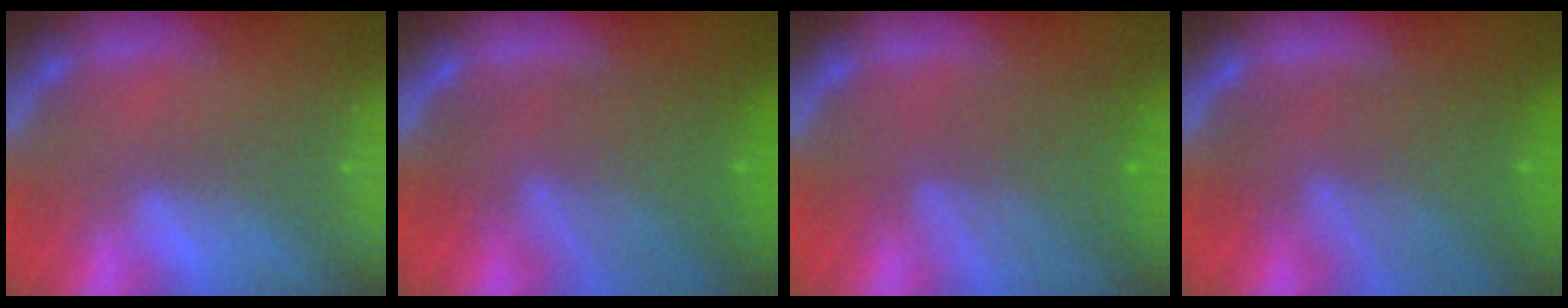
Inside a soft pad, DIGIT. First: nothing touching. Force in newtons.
{"total": 9.1}
{"total": 6.1}
{"total": 9.1}